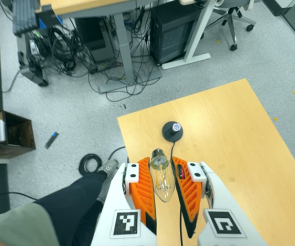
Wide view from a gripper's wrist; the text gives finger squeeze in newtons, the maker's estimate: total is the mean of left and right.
{"total": 19.5, "left": 20.9, "right": 18.2}